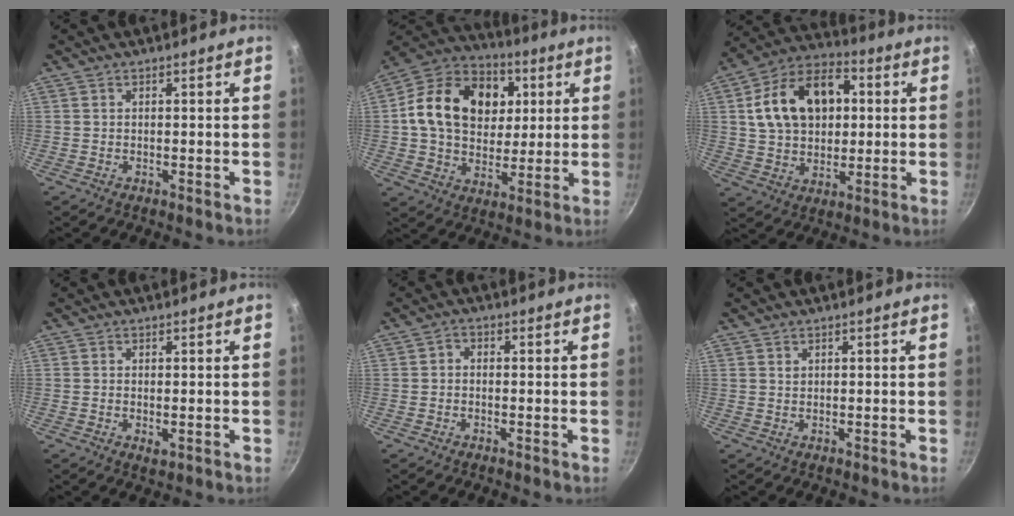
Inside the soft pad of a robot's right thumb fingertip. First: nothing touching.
{"total": 21.3, "force": [4.3, 16.1, 13.2], "torque": [-0.196, 0.014, 0.065]}
{"total": 18.2, "force": [3.5, 12.6, 12.6], "torque": [-0.187, 0.020, 0.049]}
{"total": 1.7, "force": [-0.2, 0.9, 1.4], "torque": [-0.023, -0.005, -0.003]}
{"total": 1.6, "force": [-0.3, 1.2, 0.9], "torque": [-0.018, 0.010, -0.010]}
{"total": 0.7, "force": [0.5, 0.4, 0.2], "torque": [-0.004, 0.000, 0.010]}